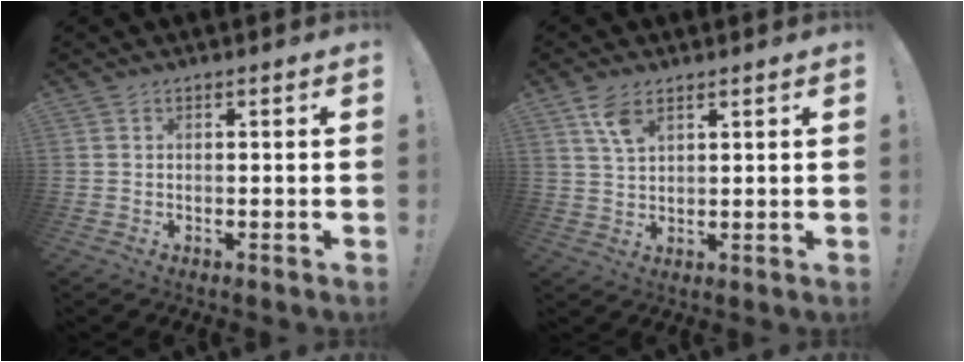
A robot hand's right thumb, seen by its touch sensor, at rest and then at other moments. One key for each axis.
{"total": 5.8, "fx": 3.6, "fy": 2.6, "fz": 3.8, "tx": -0.073, "ty": -0.012, "tz": 0.067}